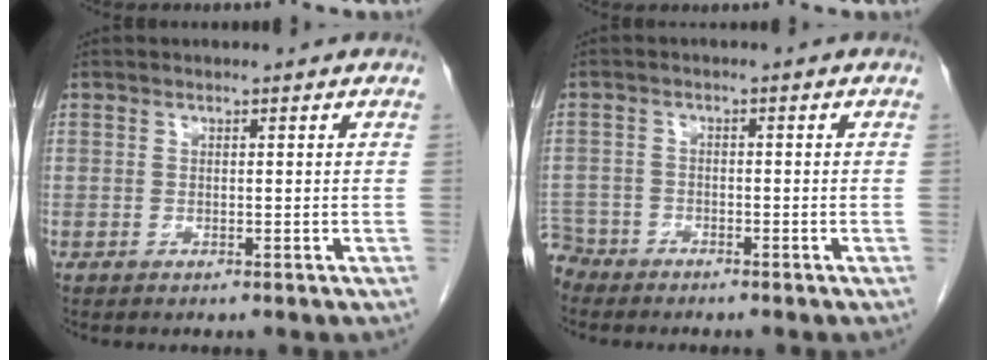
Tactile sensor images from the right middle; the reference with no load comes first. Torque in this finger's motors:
{"motor_torque": [0.05, -0.03, 0.00, -0.06]}